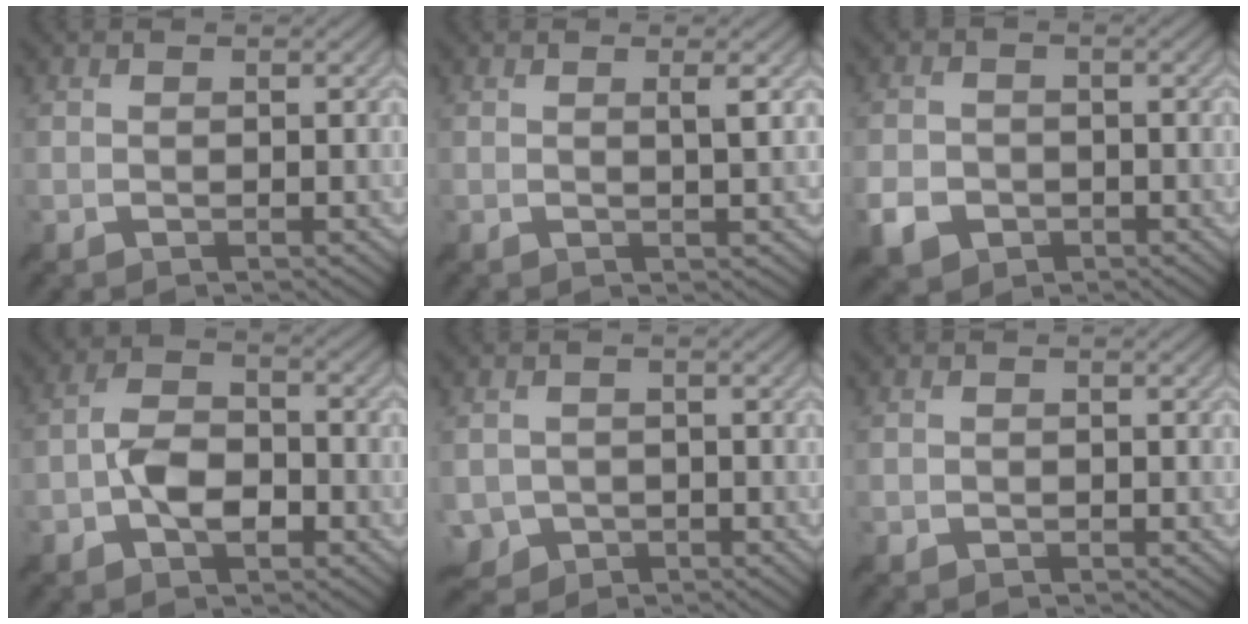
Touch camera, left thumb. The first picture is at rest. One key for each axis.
{"total": 2.3, "fx": 0.6, "fy": 0.0, "fz": 2.2, "tx": -0.041, "ty": 0.008, "tz": 0.005}
{"total": 4.3, "fx": -2.3, "fy": 3.0, "fz": 2.1, "tx": -0.054, "ty": -0.007, "tz": -0.049}
{"total": 6.0, "fx": -2.3, "fy": 2.7, "fz": 4.8, "tx": -0.091, "ty": 0.011, "tz": -0.052}
{"total": 3.4, "fx": -1.2, "fy": 3.1, "fz": 0.7, "tx": -0.026, "ty": -0.017, "tz": -0.029}
{"total": 0.5, "fx": -0.4, "fy": 0.4, "fz": -0.1, "tx": 0.007, "ty": -0.002, "tz": -0.005}